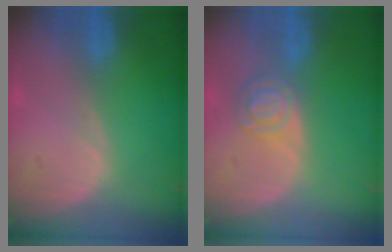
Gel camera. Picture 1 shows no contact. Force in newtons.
{"total": 5.1, "press": 4.4, "slide": 2.5}